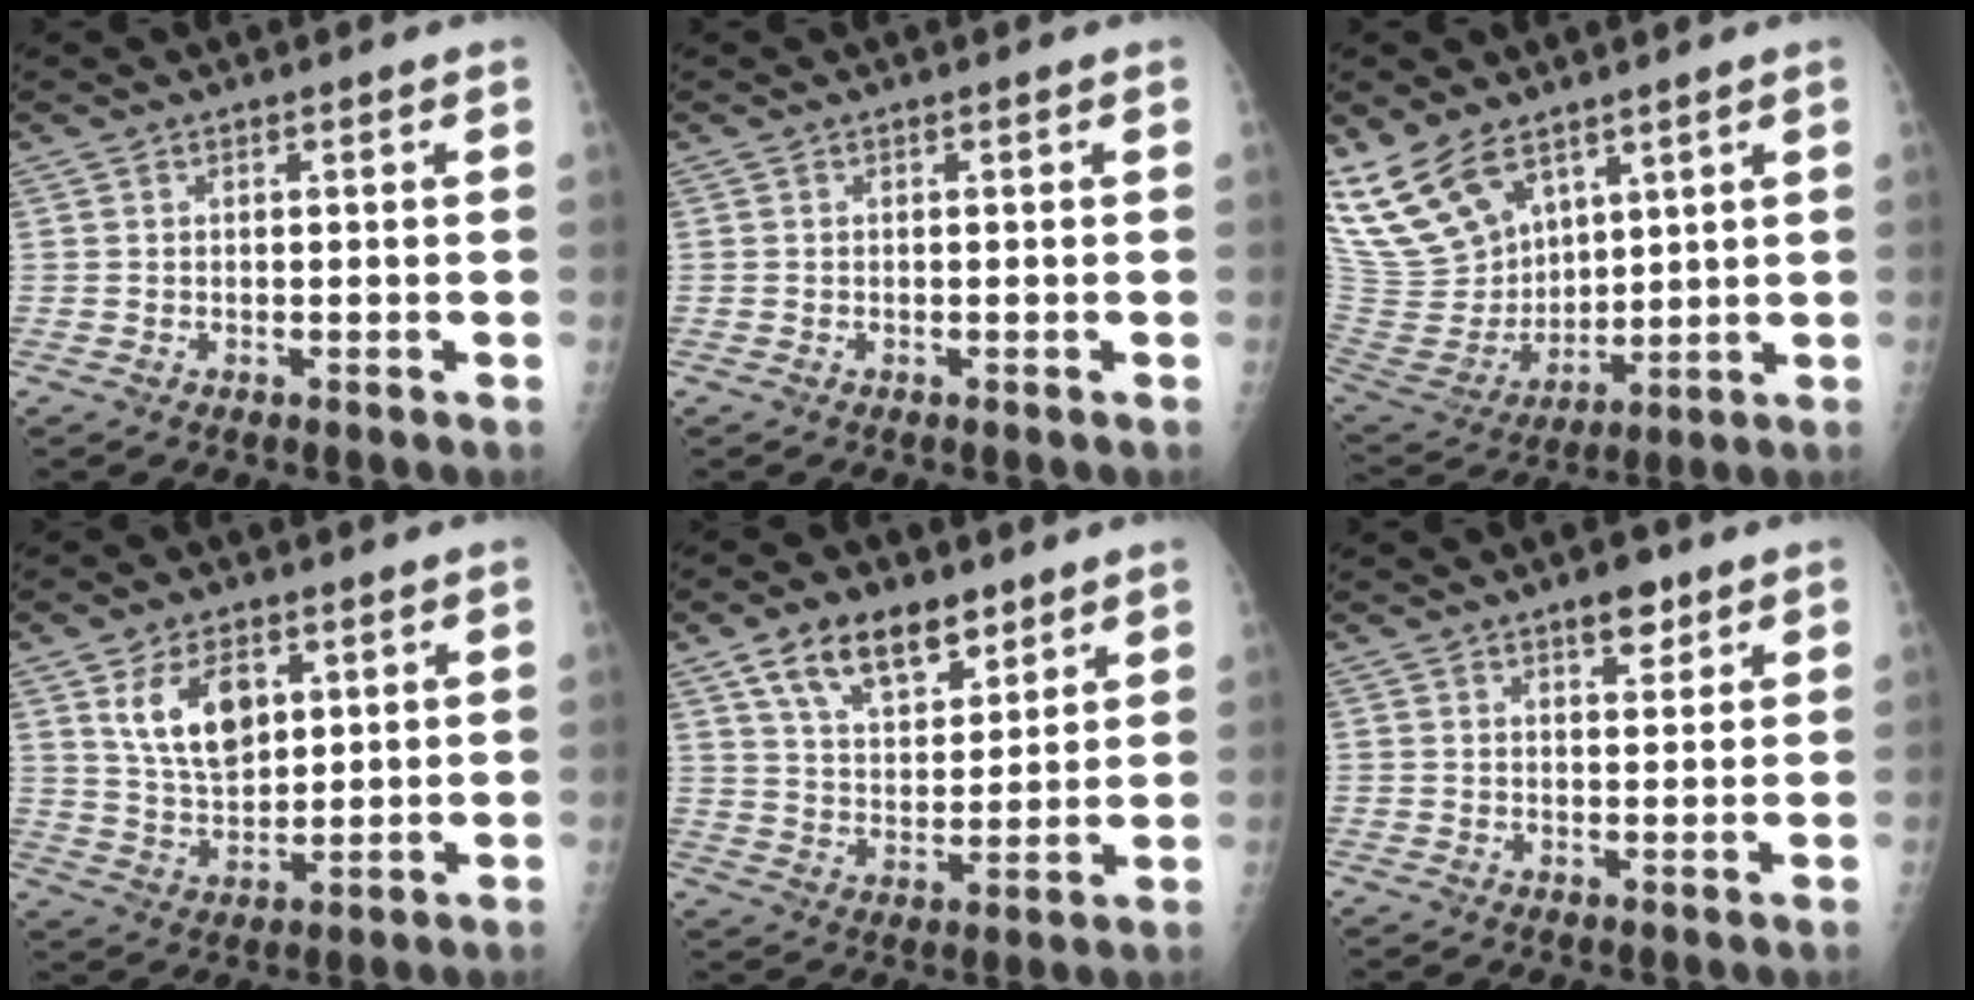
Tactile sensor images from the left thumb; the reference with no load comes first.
{"total": 0.0}
{"total": 17.9, "force": [11.7, 9.9, 9.3], "torque": [-0.164, -0.047, 0.247]}
{"total": 10.8, "force": [4.4, 6.6, 7.4], "torque": [-0.105, -0.024, 0.090]}
{"total": 12.9, "force": [7.9, 7.0, 7.4], "torque": [-0.095, -0.041, 0.142]}
{"total": 4.9, "force": [3.2, 2.2, 3.0], "torque": [-0.026, -0.018, 0.046]}